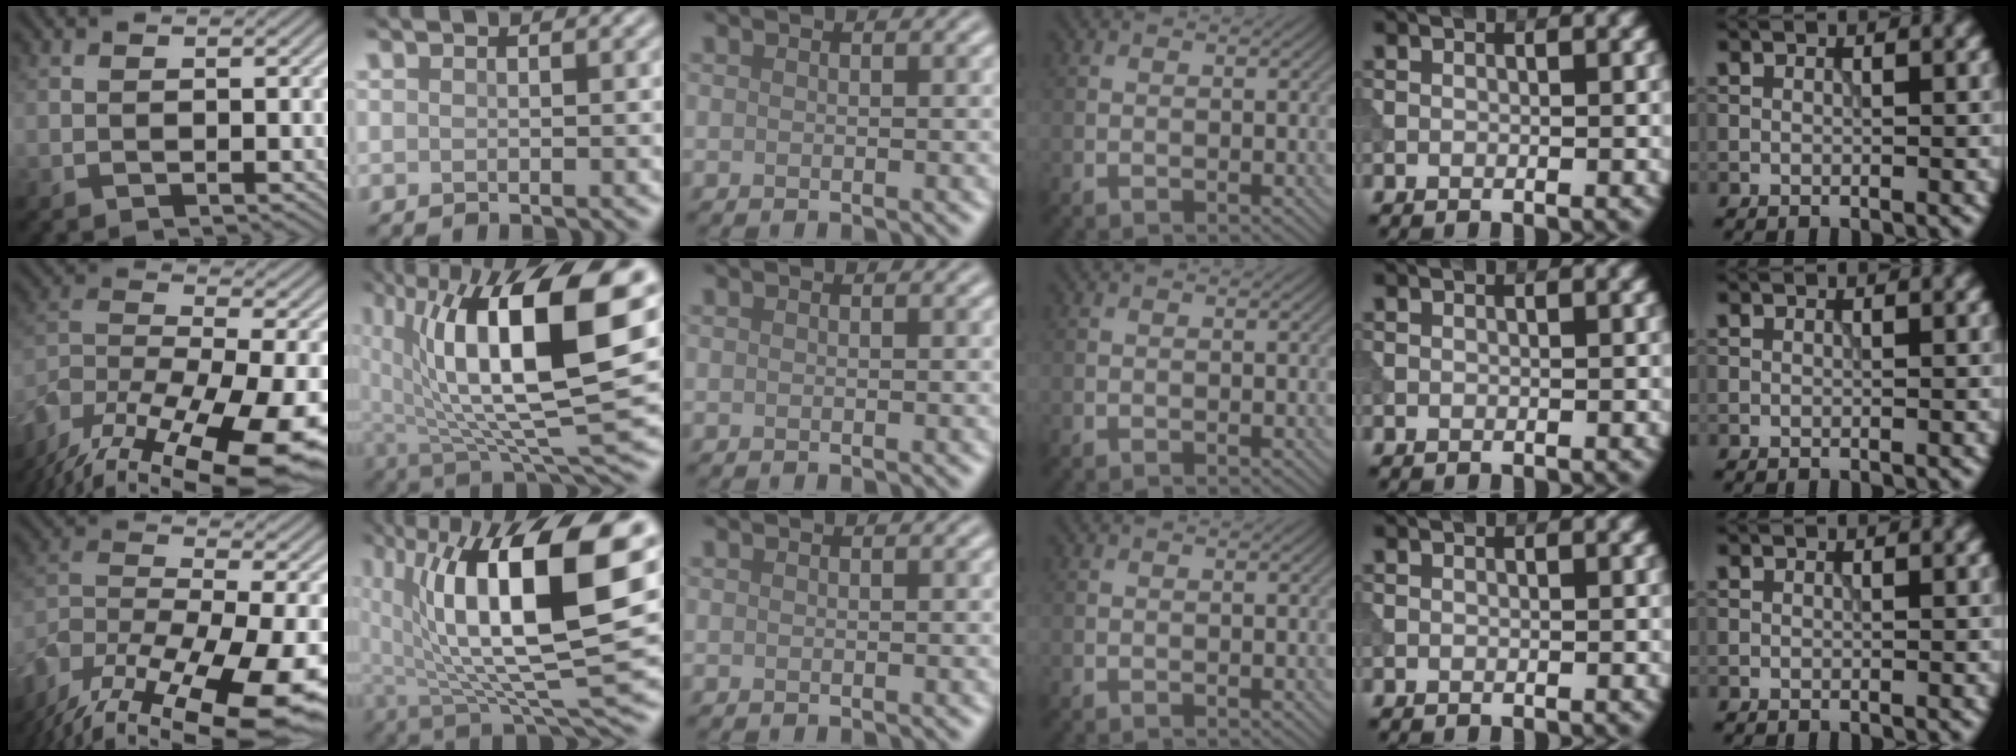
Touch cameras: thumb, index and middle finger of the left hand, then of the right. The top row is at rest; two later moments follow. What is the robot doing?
{"motion": "extract", "object": "tissue"}